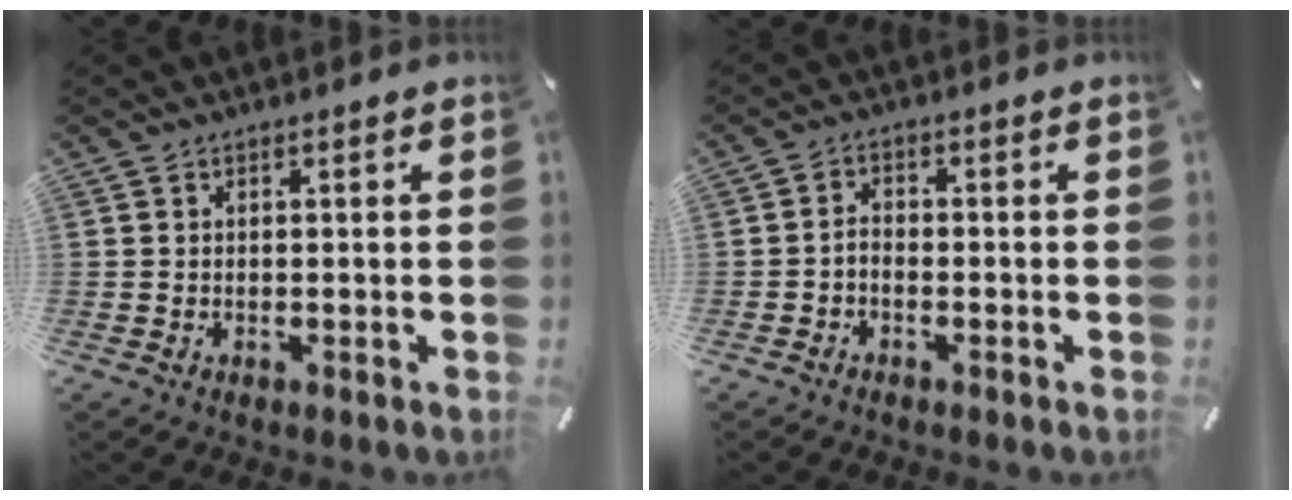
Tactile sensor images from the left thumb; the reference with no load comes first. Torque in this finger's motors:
{"motor_torque": [-0.30, -0.37, 0.18, 0.37, -0.05]}